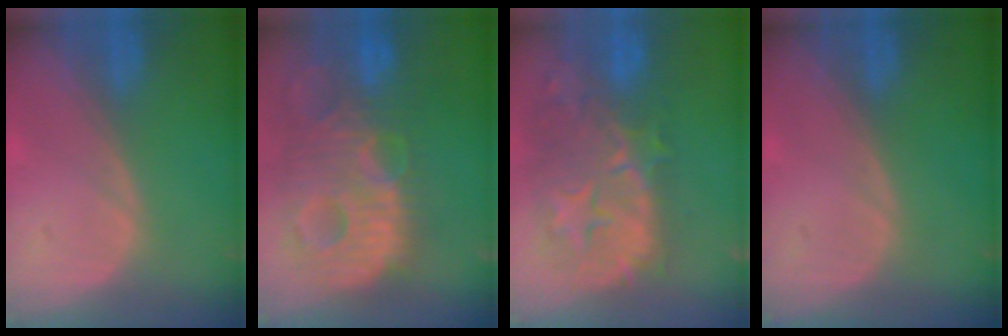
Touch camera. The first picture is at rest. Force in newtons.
{"total": 14.0, "press": 12.1, "slide": 7.2}
{"total": 12.7, "press": 11.4, "slide": 5.6}
{"total": 0.0}